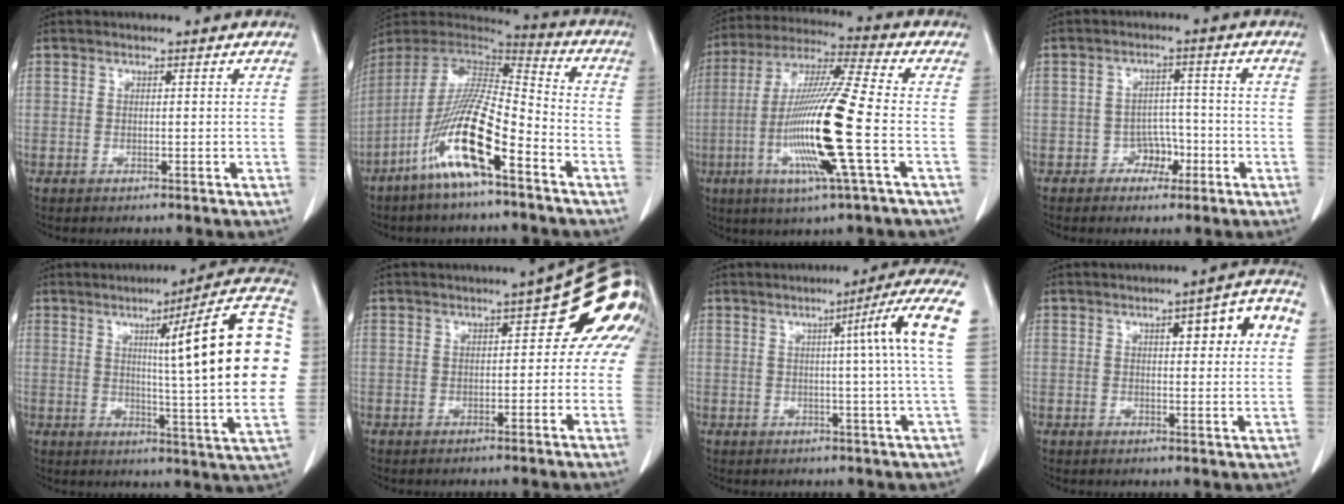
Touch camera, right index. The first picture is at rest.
{"total": 15.5, "force": [-8.2, 2.2, 13.0], "torque": [-0.254, -0.014, -0.152]}
{"total": 17.1, "force": [-4.0, -0.3, 16.6], "torque": [-0.336, -0.013, -0.086]}
{"total": 3.7, "force": [-1.9, 2.8, 1.6], "torque": [-0.014, 0.012, -0.027]}
{"total": 22.2, "force": [3.8, 0.2, 21.9], "torque": [-0.242, 0.019, 0.039]}
{"total": 10.9, "force": [3.2, 3.6, 9.8], "torque": [-0.113, 0.034, 0.031]}
{"total": 10.4, "force": [2.2, -2.1, 9.9], "torque": [-0.125, 0.008, 0.024]}
{"total": 8.5, "force": [2.7, 1.4, 8.0], "torque": [-0.105, 0.019, 0.032]}